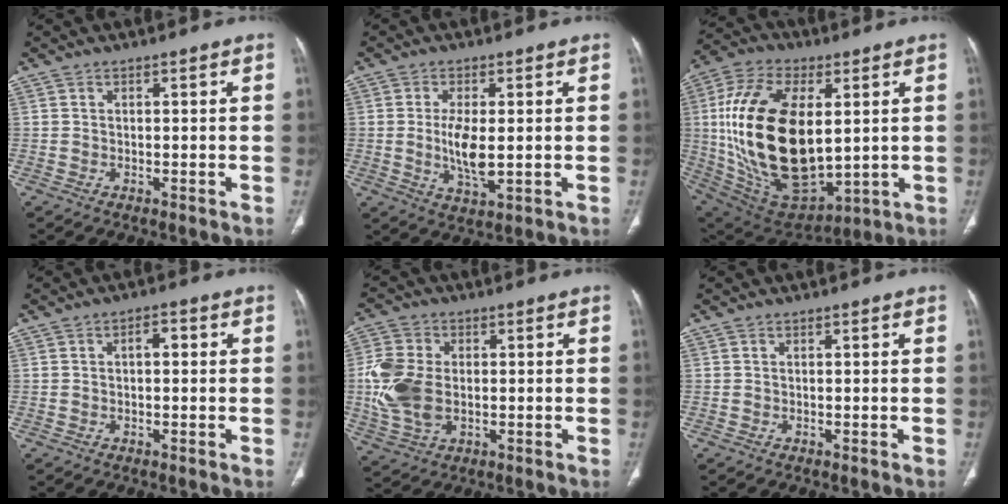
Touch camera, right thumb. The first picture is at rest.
{"total": 7.0, "force": [0.0, 2.7, 6.4], "torque": [-0.126, -0.017, 0.003]}
{"total": 27.8, "force": [2.4, 14.8, 23.4], "torque": [-0.451, -0.019, 0.059]}
{"total": 2.6, "force": [0.4, 1.4, 2.2], "torque": [-0.031, 0.011, 0.003]}
{"total": 11.5, "force": [-0.3, 7.8, 8.5], "torque": [-0.187, 0.002, -0.001]}
{"total": 0.0}